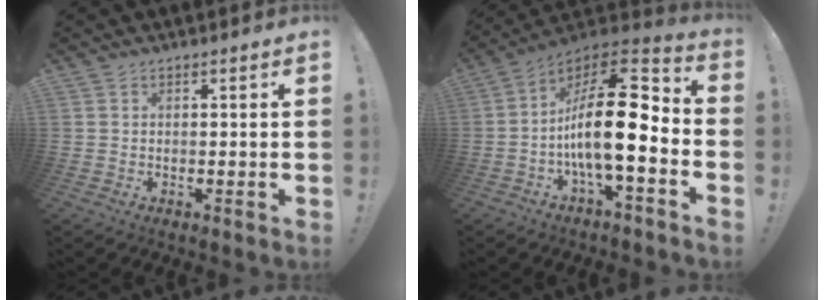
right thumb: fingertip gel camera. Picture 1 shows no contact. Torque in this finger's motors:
{"motor_torque": [1.29, 1.52, 1.51, -1.26, 0.45]}